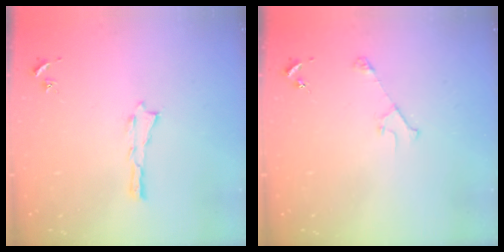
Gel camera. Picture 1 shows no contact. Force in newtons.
{"total": 2.9, "press": 2.9, "slide": 0.3}